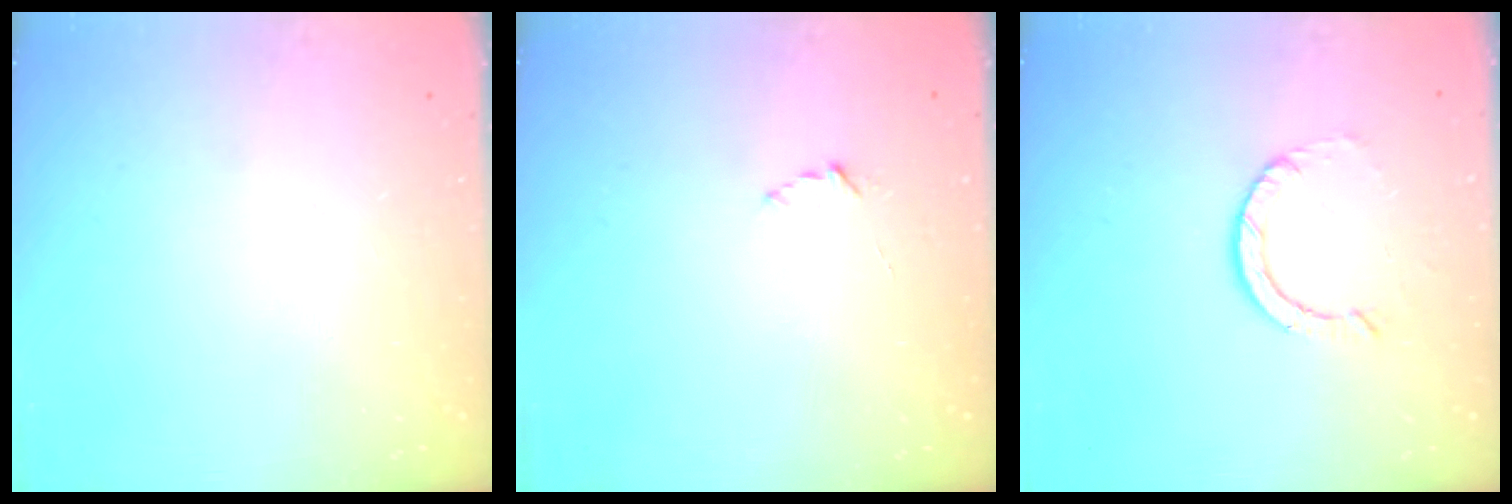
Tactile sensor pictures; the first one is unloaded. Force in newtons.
{"total": 1.9, "press": 1.9, "slide": 0.2}
{"total": 2.9, "press": 2.9, "slide": 0.2}